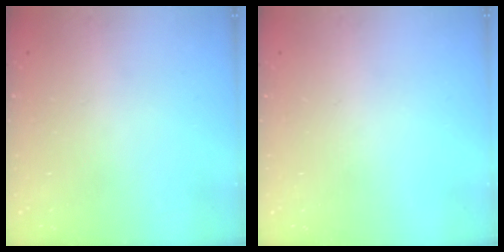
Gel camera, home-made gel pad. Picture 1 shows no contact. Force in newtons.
{"total": 0.0}